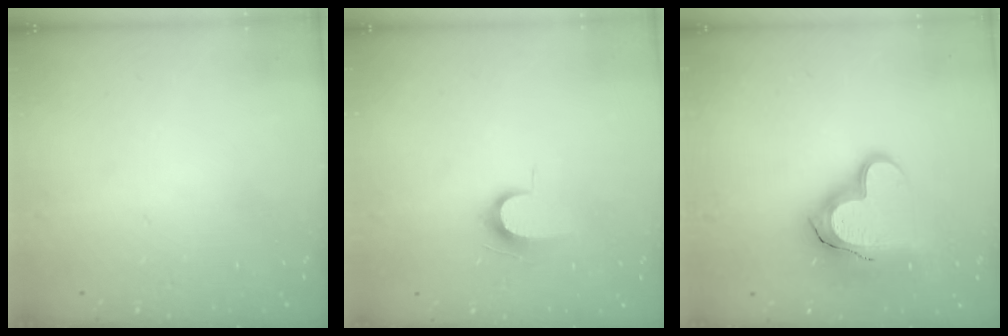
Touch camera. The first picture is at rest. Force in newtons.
{"total": 7.2, "press": 7.1, "slide": 0.7}
{"total": 16.9, "press": 16.9, "slide": 1.3}